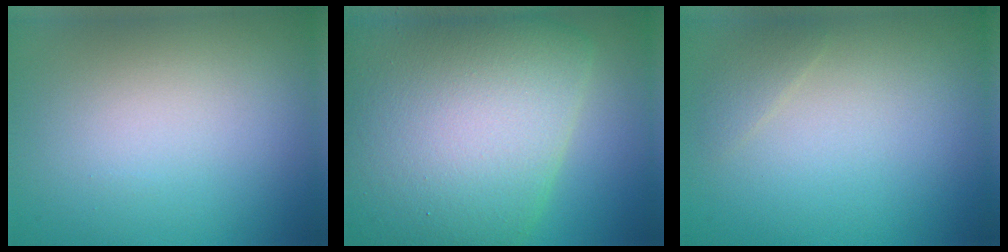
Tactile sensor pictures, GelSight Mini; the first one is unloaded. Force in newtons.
{"total": 14.8, "press": 14.8, "slide": 0.4}
{"total": 0.9, "press": 0.9, "slide": 0.0}